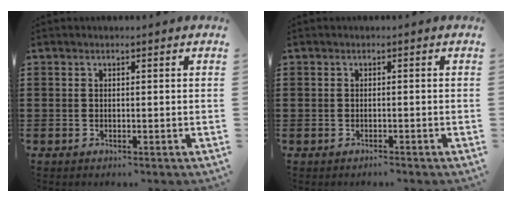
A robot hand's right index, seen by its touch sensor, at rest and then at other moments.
{"total": 0.6, "force": [-0.6, -0.1, 0.1], "torque": [-0.004, -0.003, -0.012]}